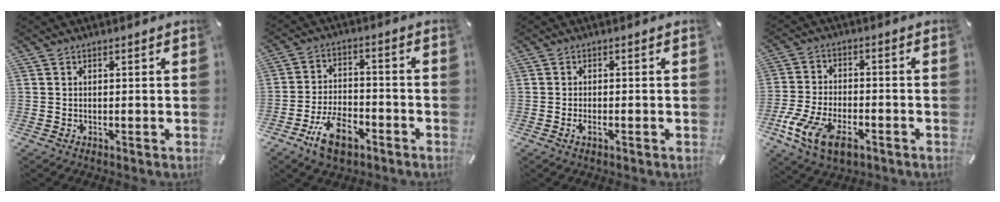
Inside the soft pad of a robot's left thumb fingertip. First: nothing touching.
{"total": 10.9, "force": [-5.9, 5.9, 6.9], "torque": [-0.137, 0.029, -0.105]}
{"total": 1.6, "force": [-0.7, 0.7, 1.3], "torque": [-0.023, 0.001, -0.012]}
{"total": 11.2, "force": [-5.7, 6.0, 7.5], "torque": [-0.167, 0.015, -0.105]}